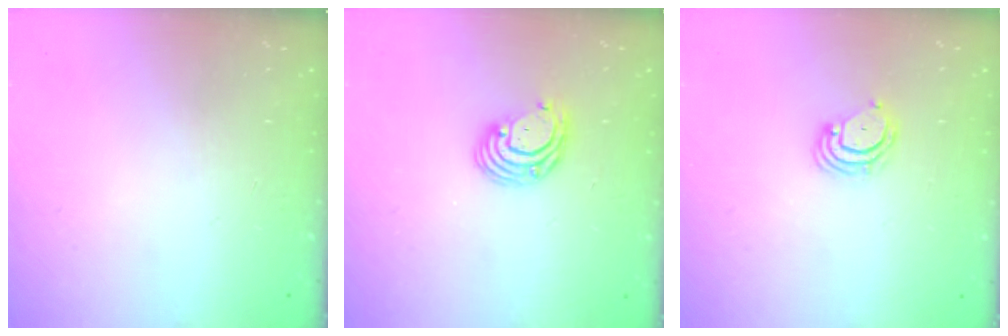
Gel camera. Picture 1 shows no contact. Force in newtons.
{"total": 6.4, "press": 6.3, "slide": 1.2}
{"total": 4.5, "press": 4.5, "slide": 0.3}